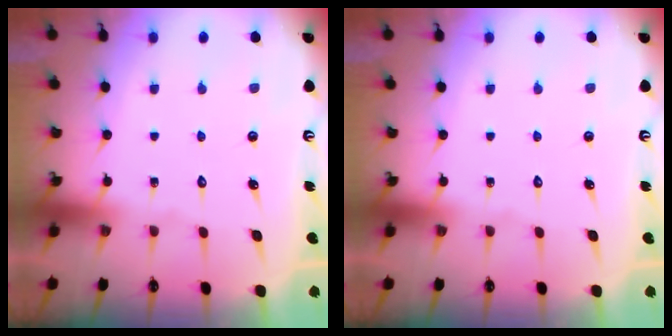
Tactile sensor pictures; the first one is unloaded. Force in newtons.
{"total": 0.0}